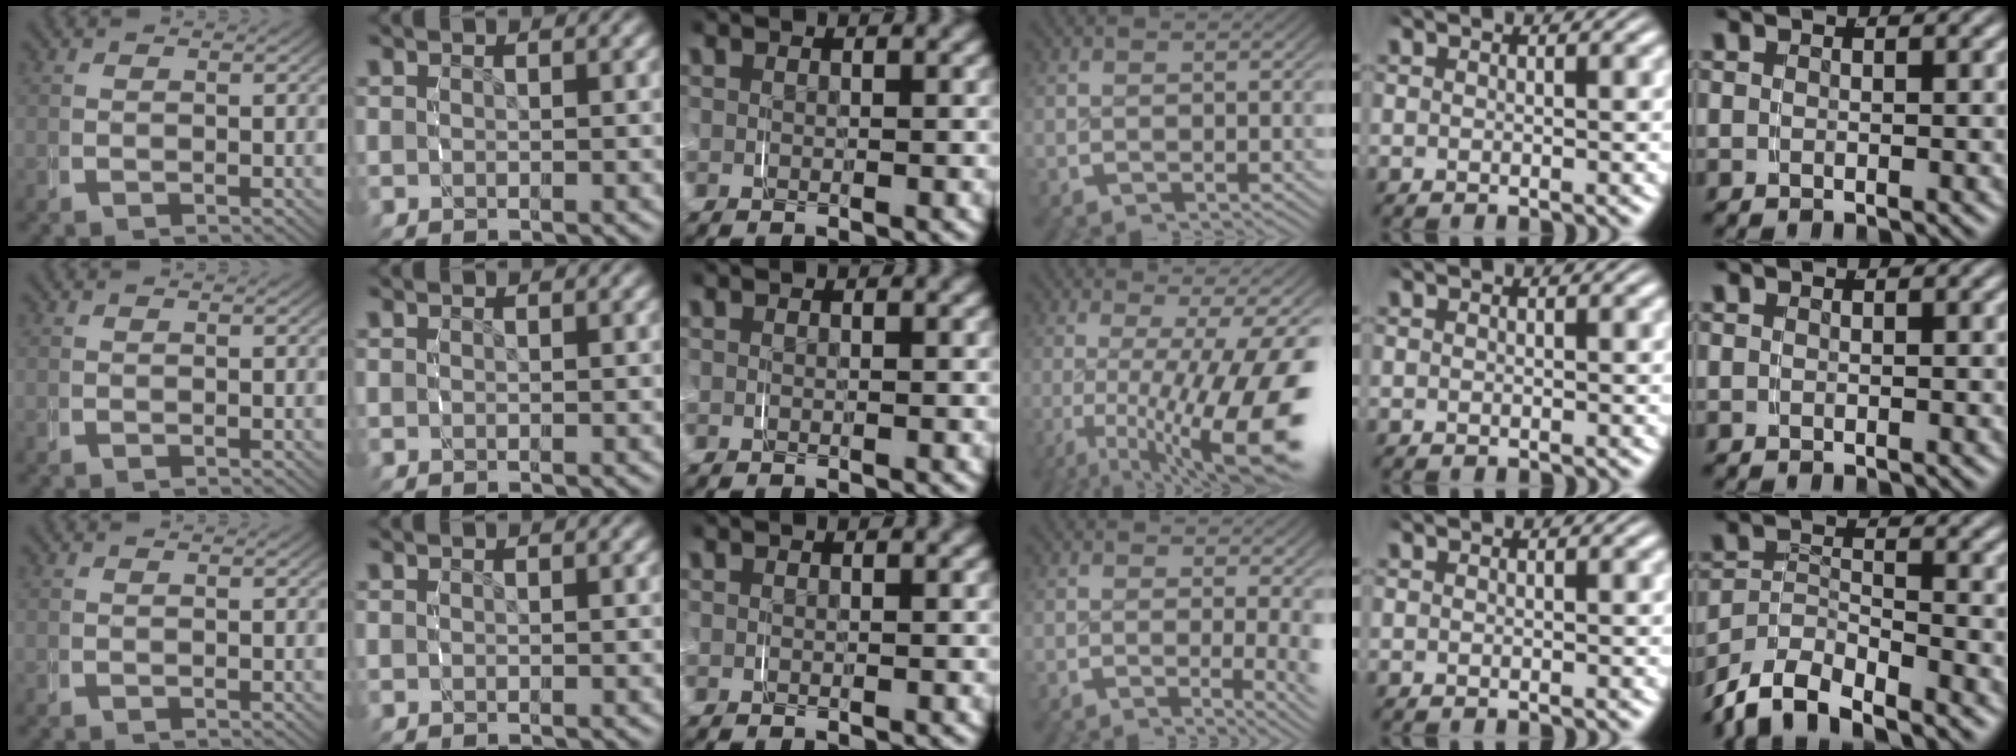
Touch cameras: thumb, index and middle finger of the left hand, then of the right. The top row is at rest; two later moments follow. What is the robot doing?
{"motion": "grasp_and_lifting", "object": "keyboard"}